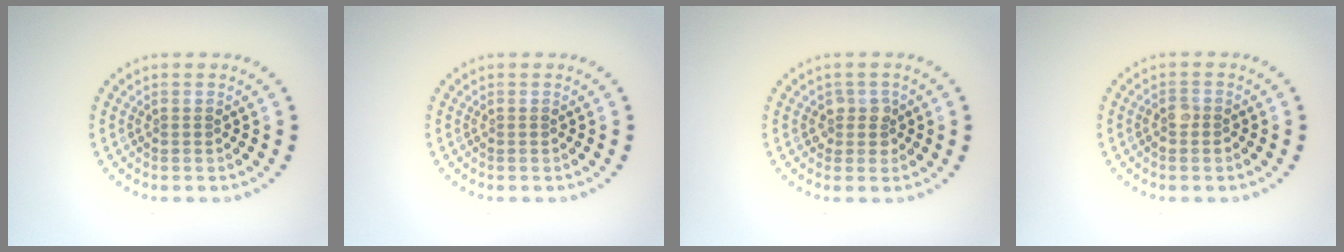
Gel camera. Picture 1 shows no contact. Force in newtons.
{"total": 0.0}
{"total": 1.6, "press": 1.4, "slide": 0.6}
{"total": 1.1, "press": 1.0, "slide": 0.5}